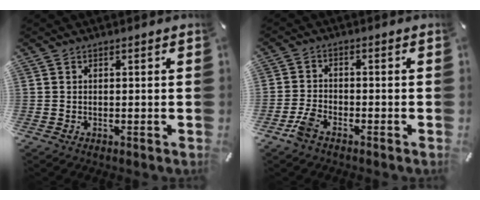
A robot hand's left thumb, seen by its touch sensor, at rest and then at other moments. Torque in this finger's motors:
{"motor_torque": [0.23, 0.33, -0.40, 0.37, 0.04]}